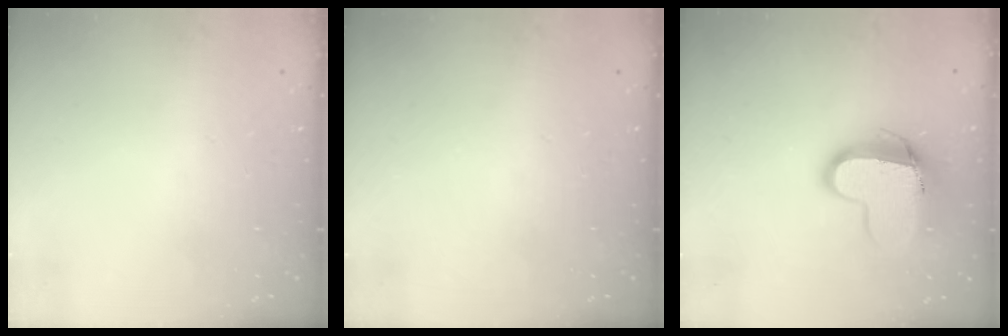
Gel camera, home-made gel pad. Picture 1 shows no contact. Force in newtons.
{"total": 0.0}
{"total": 12.1, "press": 12.0, "slide": 0.9}